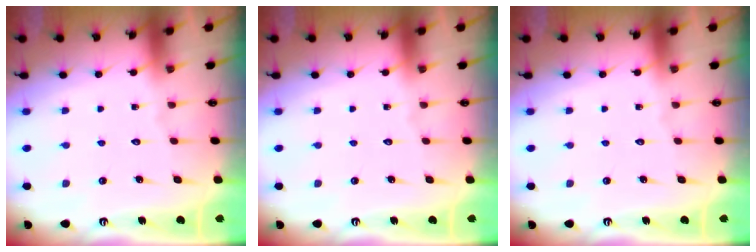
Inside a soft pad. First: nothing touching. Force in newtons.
{"total": 0.0}
{"total": 0.0}